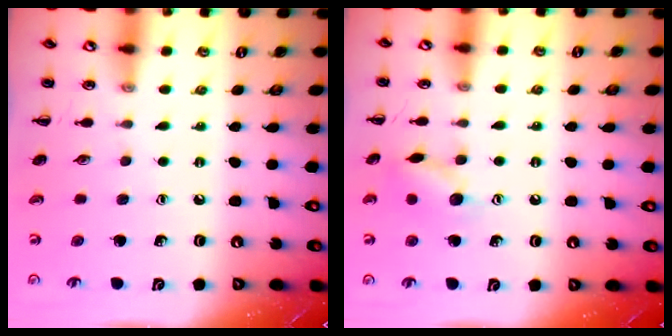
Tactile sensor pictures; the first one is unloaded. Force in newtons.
{"total": 9.0, "press": 9.0, "slide": 0.9}